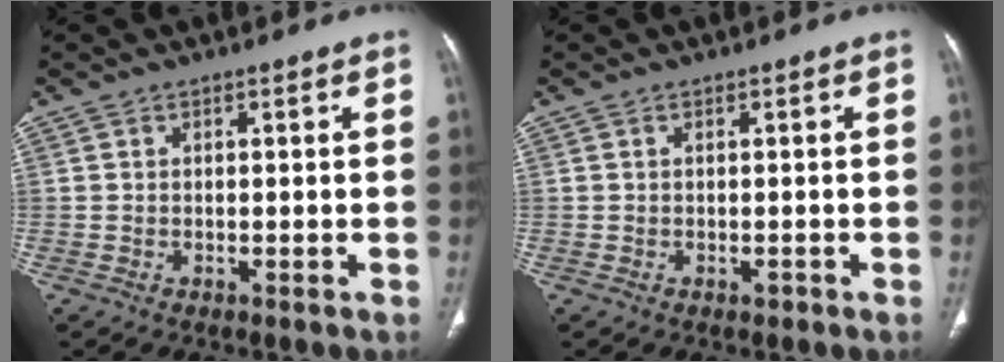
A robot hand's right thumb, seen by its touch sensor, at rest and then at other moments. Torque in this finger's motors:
{"motor_torque": [-0.21, 0.00, -0.02, -0.08, -0.03]}